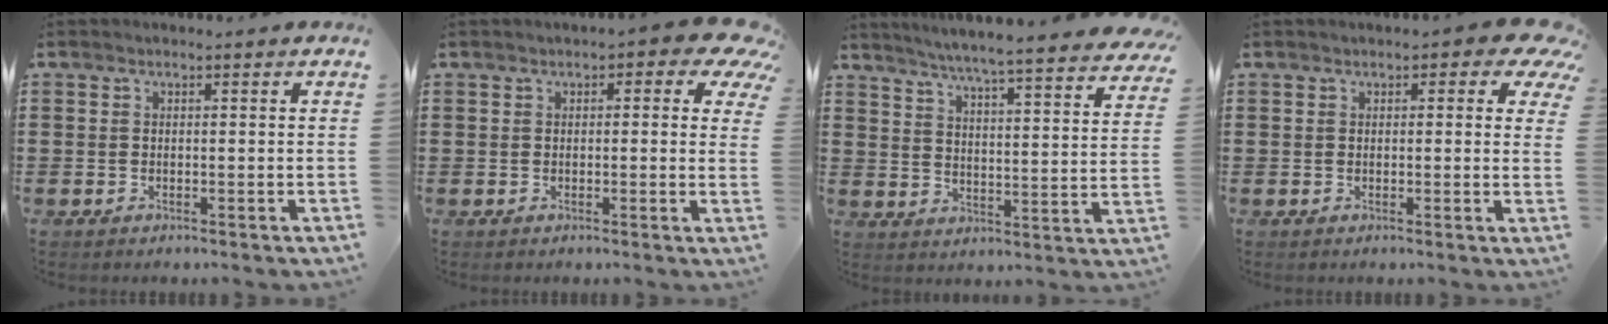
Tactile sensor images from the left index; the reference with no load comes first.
{"total": 3.2, "force": [1.7, 1.3, 2.4], "torque": [-0.039, 0.000, 0.025]}
{"total": 4.8, "force": [4.5, -1.0, 1.2], "torque": [-0.048, -0.040, 0.071]}
{"total": 3.0, "force": [1.9, 1.3, 2.1], "torque": [-0.033, 0.000, 0.028]}